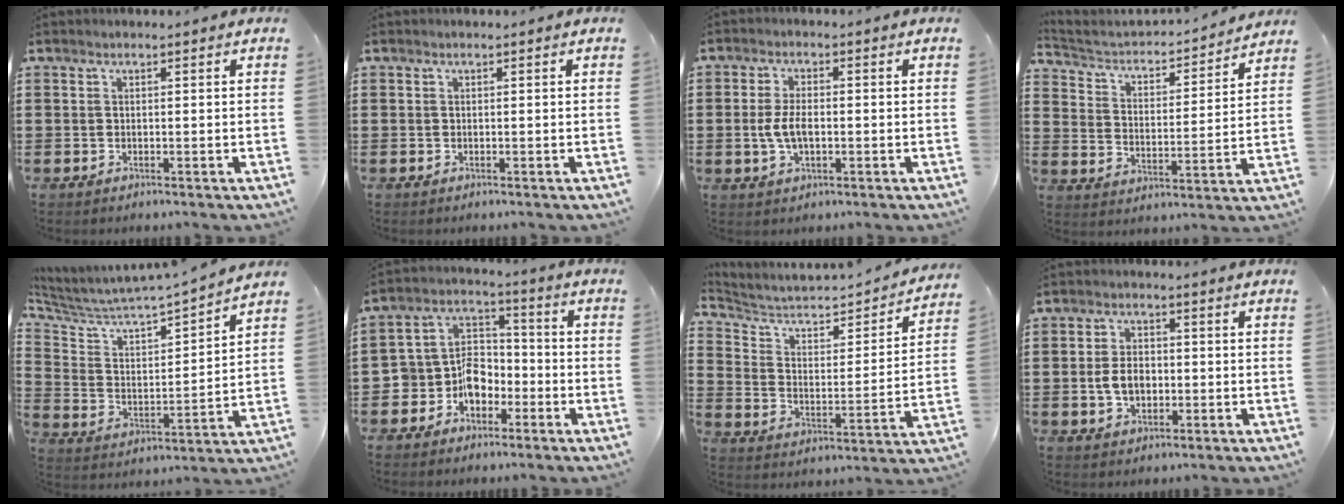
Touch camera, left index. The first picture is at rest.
{"total": 0.0}
{"total": 4.7, "force": [-0.5, 2.2, 4.1], "torque": [-0.097, -0.003, -0.014]}
{"total": 2.7, "force": [2.5, 1.0, 0.5], "torque": [-0.030, -0.025, 0.031]}
{"total": 4.6, "force": [4.3, 0.6, 1.4], "torque": [-0.056, -0.048, 0.064]}
{"total": 7.3, "force": [-3.8, 5.8, 2.0], "torque": [-0.064, 0.012, -0.078]}
{"total": 4.2, "force": [3.6, 1.6, 1.5], "torque": [-0.055, -0.031, 0.051]}
{"total": 4.4, "force": [-0.6, 2.9, 3.3], "torque": [-0.063, 0.001, -0.015]}